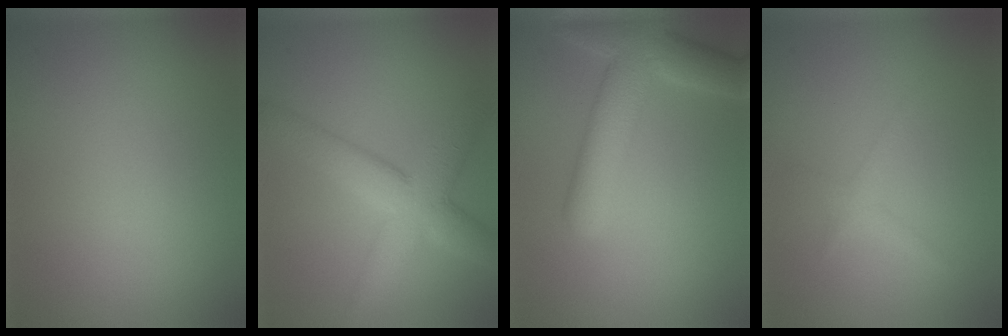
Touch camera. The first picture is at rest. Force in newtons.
{"total": 6.5, "press": 6.4, "slide": 0.3}
{"total": 6.0, "press": 5.9, "slide": 0.4}
{"total": 1.3, "press": 1.3, "slide": 0.1}